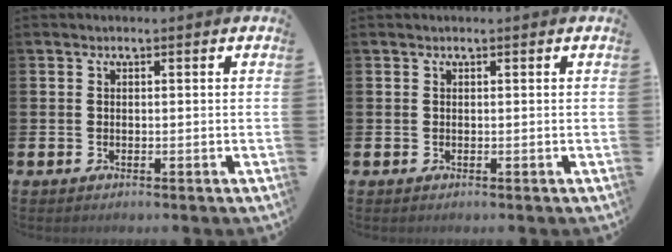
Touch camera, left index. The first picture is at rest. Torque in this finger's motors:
{"motor_torque": [0.27, -0.48, 0.02, 0.00]}